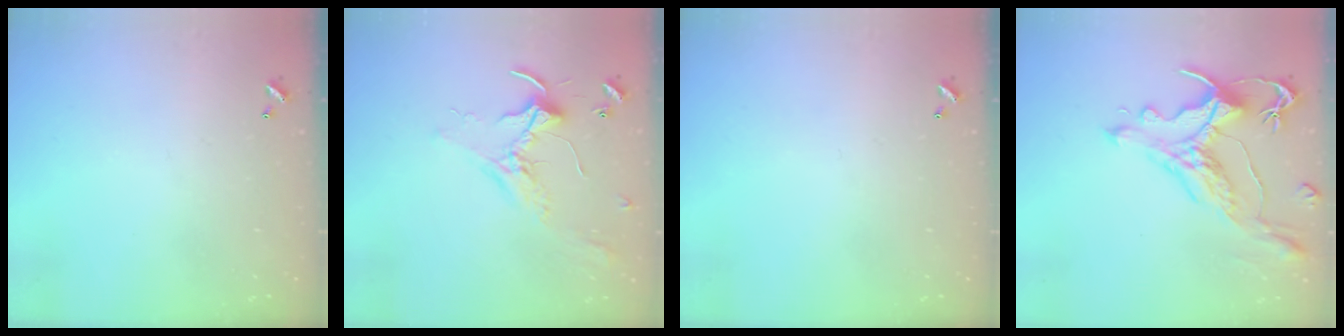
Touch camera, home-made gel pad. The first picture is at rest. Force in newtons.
{"total": 2.3, "press": 2.3, "slide": 0.5}
{"total": 0.0}
{"total": 1.7, "press": 1.2, "slide": 1.1}